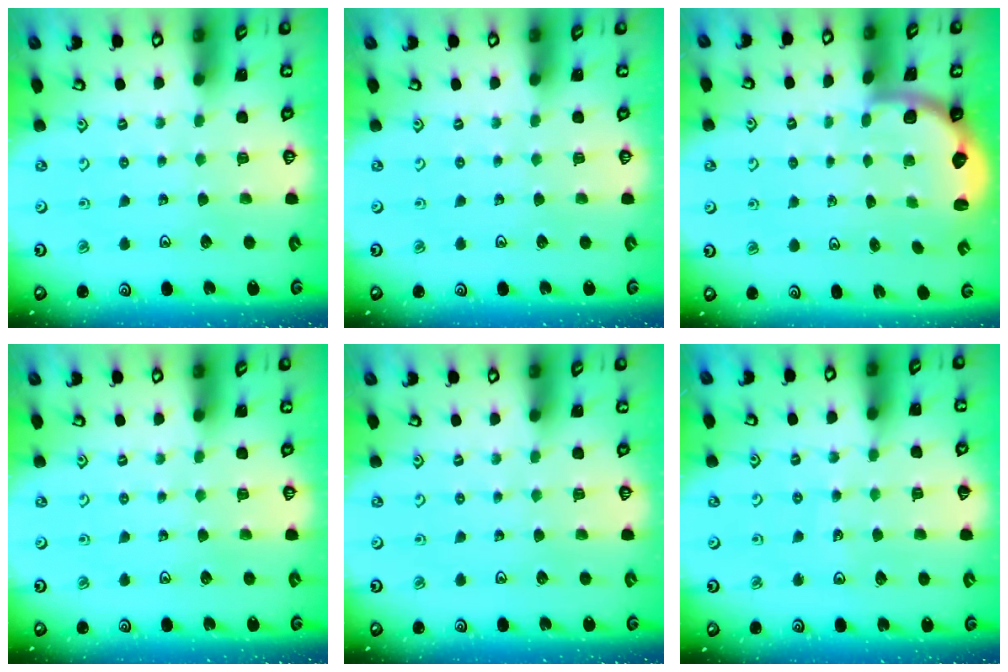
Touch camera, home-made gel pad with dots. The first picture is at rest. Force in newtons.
{"total": 0.0}
{"total": 2.2, "press": 2.1, "slide": 0.8}
{"total": 0.0}
{"total": 0.0}
{"total": 5.5, "press": 5.2, "slide": 1.8}